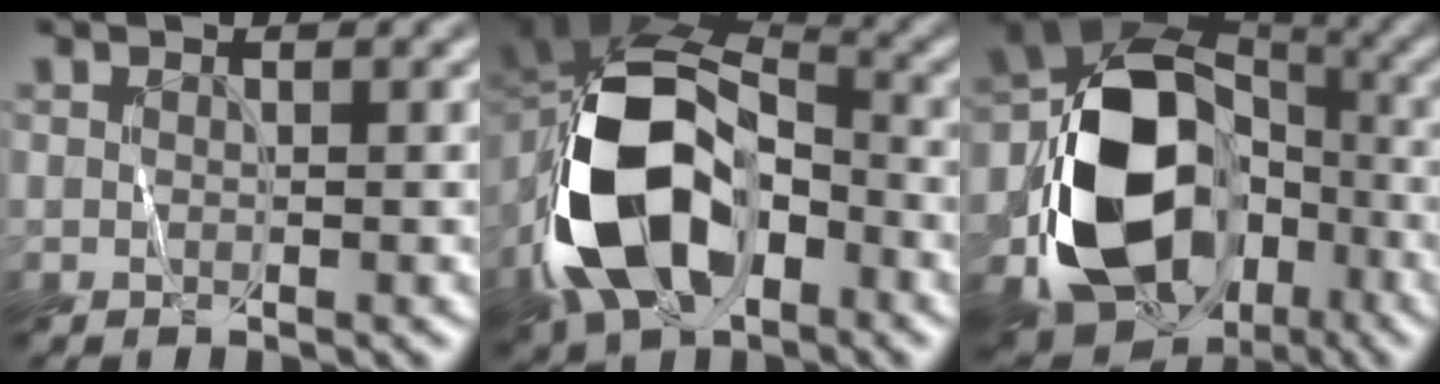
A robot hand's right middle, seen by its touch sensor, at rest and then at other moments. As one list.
[{"total": 13.8, "force": [-4.4, 8.5, 9.9], "torque": [-0.205, -0.005, -0.087]}, {"total": 17.8, "force": [-5.9, 12.8, 10.8], "torque": [-0.169, -0.015, -0.108]}]